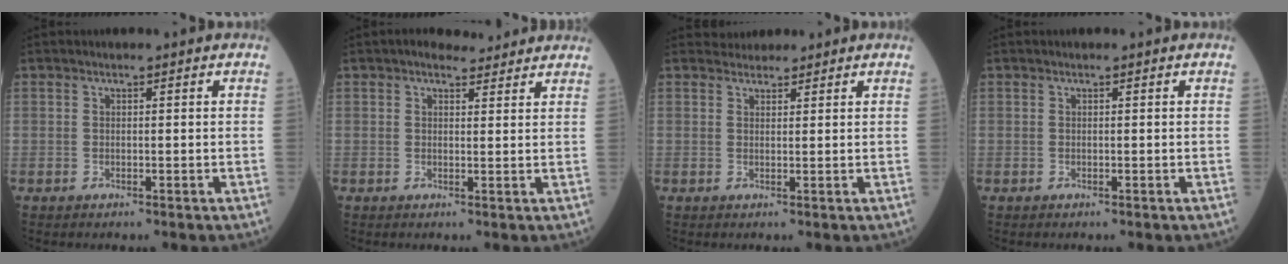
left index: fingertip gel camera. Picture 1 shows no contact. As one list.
[{"total": 3.5, "force": [3.1, 1.5, 0.6], "torque": [-0.008, 0.015, 0.042]}, {"total": 2.2, "force": [2.0, 0.9, -0.1], "torque": [-0.003, 0.017, 0.033]}, {"total": 0.0}]